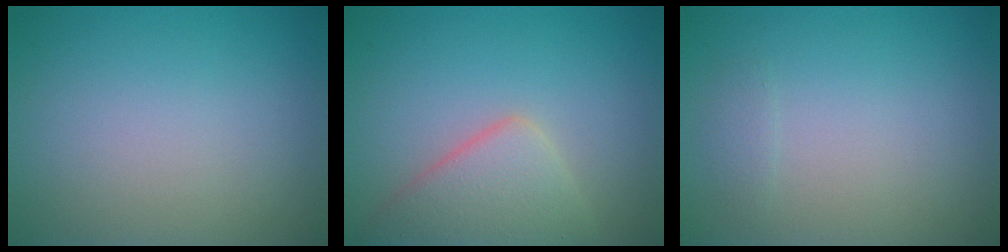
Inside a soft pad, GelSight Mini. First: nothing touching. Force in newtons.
{"total": 4.7, "press": 4.7, "slide": 0.1}
{"total": 0.6, "press": 0.6, "slide": 0.0}